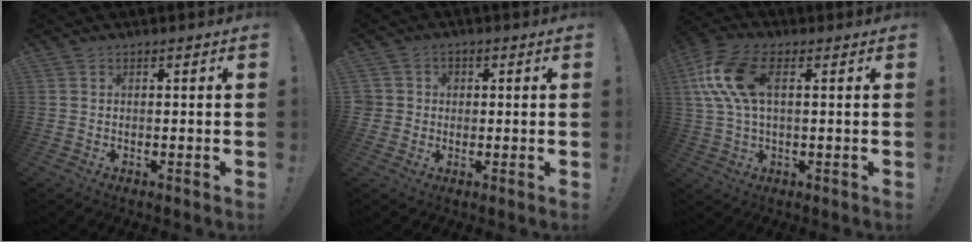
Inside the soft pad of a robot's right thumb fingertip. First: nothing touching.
{"total": 3.8, "force": [0.2, 3.7, 0.5], "torque": [-0.007, 0.004, 0.006]}
{"total": 13.7, "force": [3.1, 7.0, 11.4], "torque": [-0.240, 0.007, 0.062]}